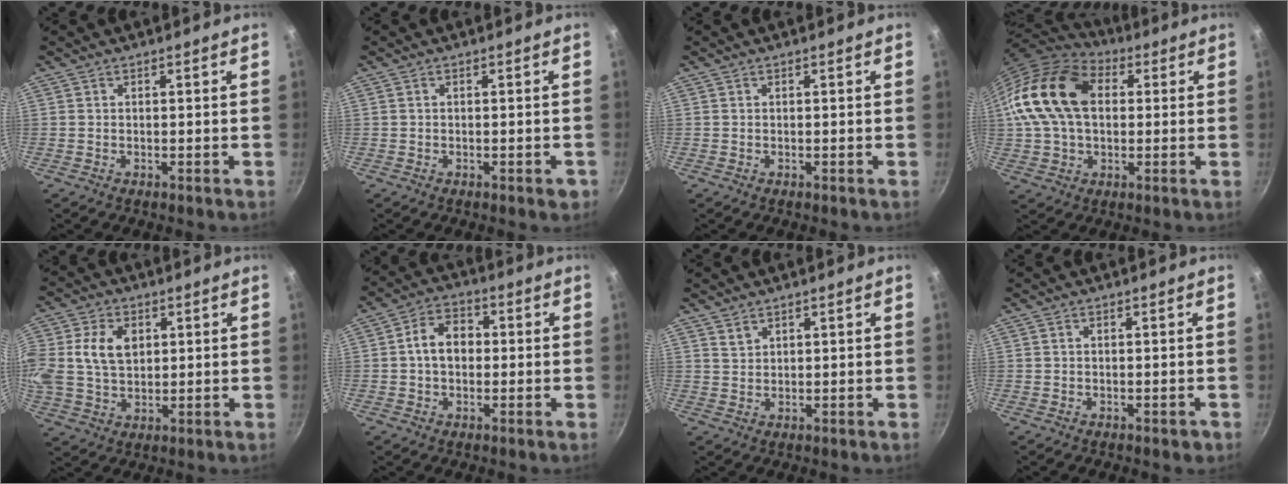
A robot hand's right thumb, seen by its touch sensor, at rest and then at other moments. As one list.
[{"total": 1.8, "force": [-0.7, 0.7, 1.5], "torque": [-0.011, 0.007, -0.007]}, {"total": 0.0}, {"total": 19.0, "force": [3.1, 13.1, 13.4], "torque": [-0.239, 0.024, 0.041]}, {"total": 12.7, "force": [2.7, 9.2, 8.4], "torque": [-0.168, 0.014, 0.048]}, {"total": 7.4, "force": [0.1, 5.5, 5.0], "torque": [-0.059, 0.021, -0.008]}, {"total": 2.0, "force": [1.5, 1.2, 0.7], "torque": [-0.007, -0.004, 0.031]}, {"total": 1.3, "force": [-0.5, 0.7, 1.0], "torque": [-0.006, 0.005, -0.003]}]